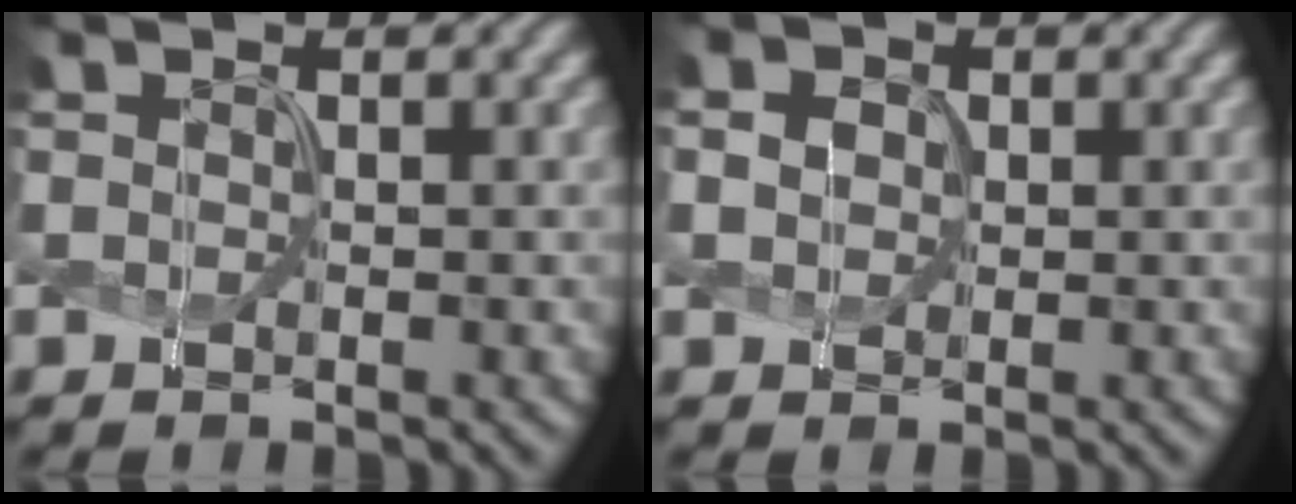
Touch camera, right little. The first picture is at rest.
{"total": 1.1, "force": [0.0, 1.0, 0.3], "torque": [-0.017, 0.005, 0.006]}